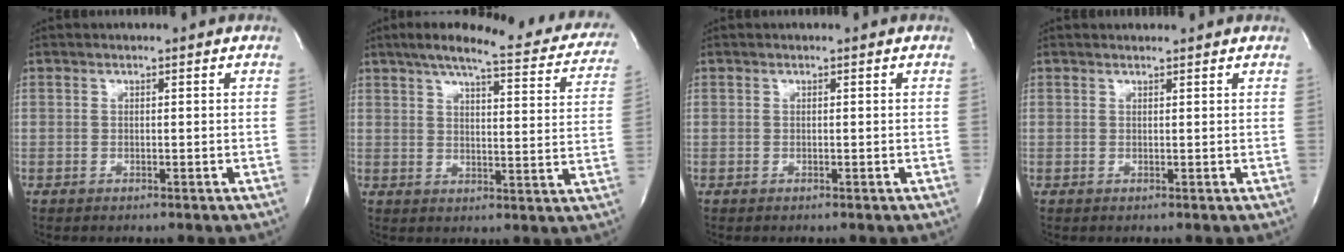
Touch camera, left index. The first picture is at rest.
{"total": 22.1, "force": [18.5, 4.2, 11.2], "torque": [-0.157, -0.007, 0.217]}
{"total": 0.0}
{"total": 1.7, "force": [1.7, 0.1, 0.1], "torque": [-0.011, 0.010, 0.025]}